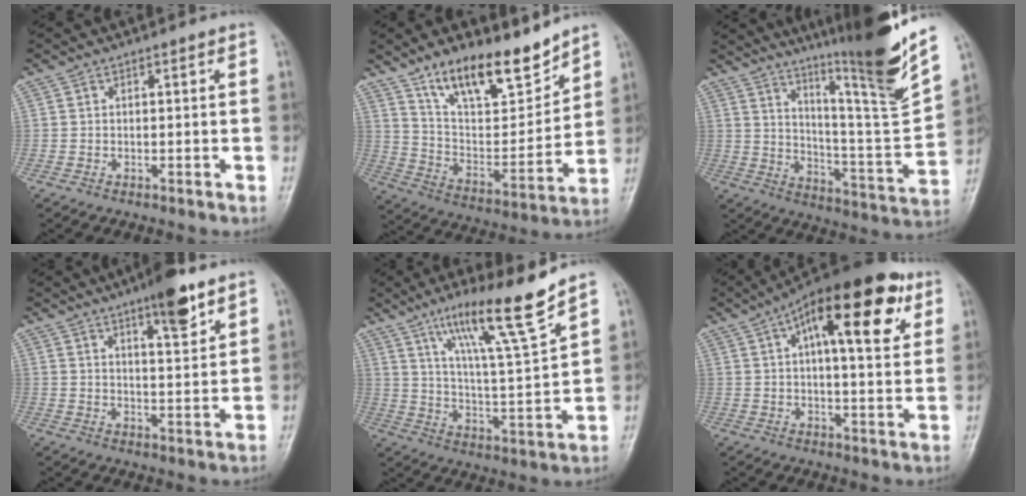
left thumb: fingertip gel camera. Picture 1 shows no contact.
{"total": 16.9, "force": [12.5, 6.0, 9.6], "torque": [-0.114, -0.081, 0.226]}
{"total": 22.6, "force": [14.9, 1.2, 17.0], "torque": [-0.229, -0.084, 0.238]}
{"total": 11.6, "force": [7.5, 2.8, 8.4], "torque": [-0.112, -0.043, 0.115]}
{"total": 15.4, "force": [10.6, 0.4, 11.2], "torque": [-0.182, -0.061, 0.183]}
{"total": 20.1, "force": [8.5, 7.7, 16.5], "torque": [-0.227, 0.003, 0.121]}